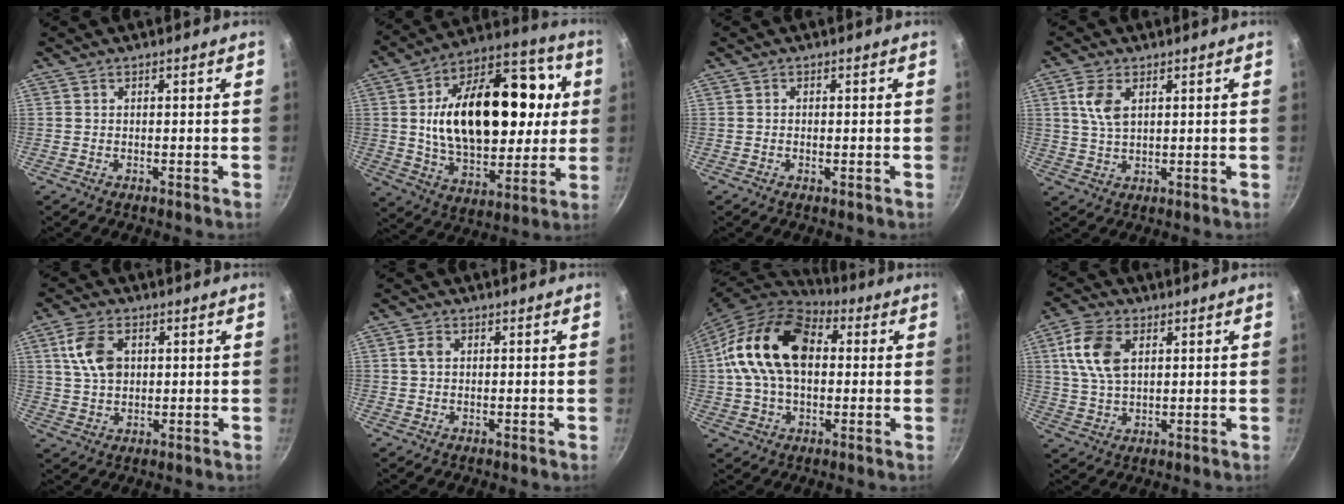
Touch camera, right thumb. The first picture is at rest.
{"total": 30.1, "force": [3.8, 18.3, 23.6], "torque": [-0.360, 0.021, 0.056]}
{"total": 0.8, "force": [-0.2, 0.4, 0.7], "torque": [-0.013, 0.001, -0.004]}
{"total": 5.8, "force": [2.0, 3.1, 4.4], "torque": [-0.087, -0.006, 0.041]}
{"total": 8.5, "force": [2.2, 5.5, 6.0], "torque": [-0.108, -0.001, 0.041]}
{"total": 2.1, "force": [0.4, 1.6, 1.3], "torque": [-0.020, 0.002, 0.005]}
{"total": 19.6, "force": [2.5, 12.8, 14.6], "torque": [-0.245, 0.028, 0.028]}
{"total": 9.9, "force": [3.0, 5.9, 7.3], "torque": [-0.139, 0.001, 0.056]}